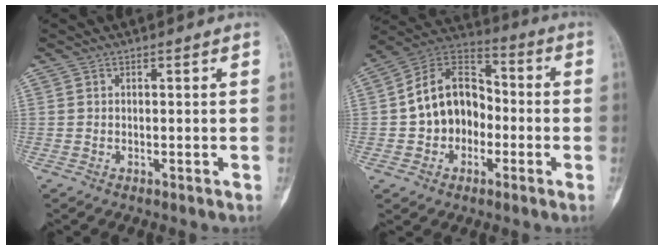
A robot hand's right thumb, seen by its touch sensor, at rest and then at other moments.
{"total": 14.4, "force": [-1.6, 11.1, 9.1], "torque": [-0.121, 0.044, -0.039]}